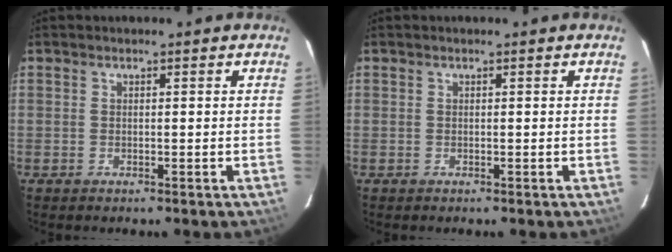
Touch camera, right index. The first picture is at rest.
{"total": 0.0}